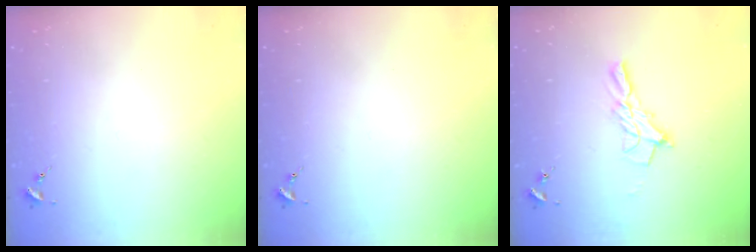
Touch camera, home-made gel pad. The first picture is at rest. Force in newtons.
{"total": 0.0}
{"total": 10.7, "press": 10.7, "slide": 0.9}